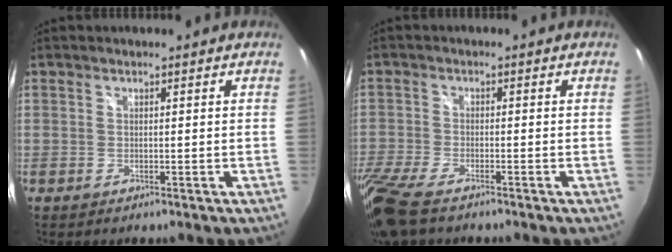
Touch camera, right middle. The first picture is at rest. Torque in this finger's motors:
{"motor_torque": [0.98, -1.15, 0.33, 0.12]}